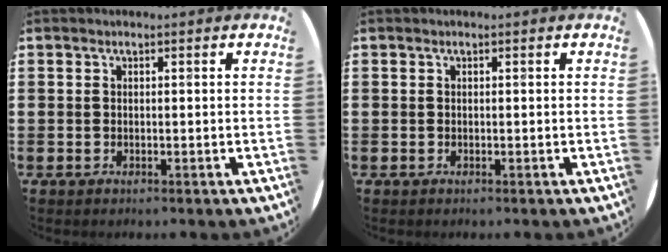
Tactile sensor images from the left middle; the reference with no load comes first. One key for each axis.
{"total": 0.0}